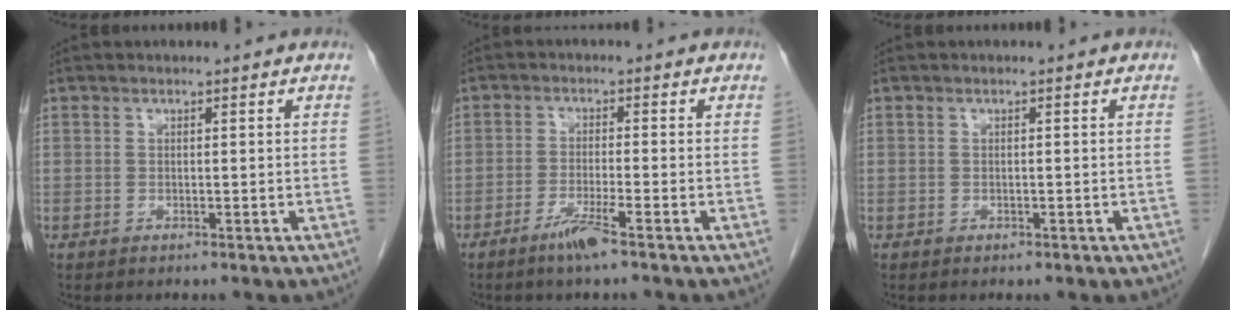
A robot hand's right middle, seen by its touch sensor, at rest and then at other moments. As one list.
[{"total": 3.9, "force": [-2.7, -0.3, 2.9], "torque": [-0.057, -0.007, -0.054]}, {"total": 0.6, "force": [-0.4, 0.4, 0.3], "torque": [-0.004, 0.001, -0.003]}]